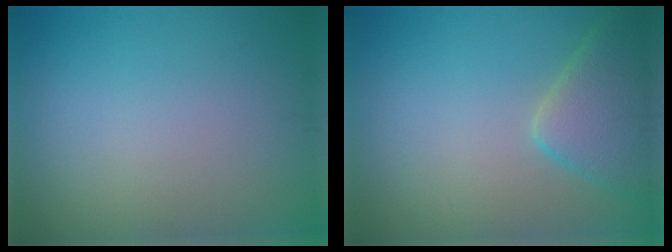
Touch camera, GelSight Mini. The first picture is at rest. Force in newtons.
{"total": 5.0, "press": 4.9, "slide": 0.5}